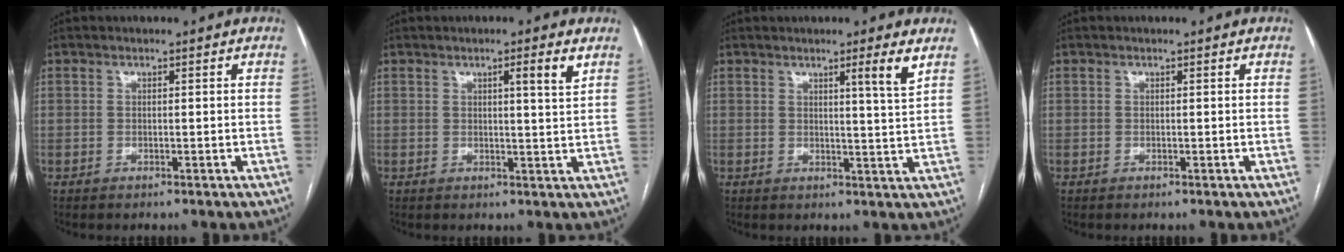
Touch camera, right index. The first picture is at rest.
{"total": 3.4, "force": [1.8, -0.4, 2.9], "torque": [-0.042, -0.007, 0.026]}
{"total": 4.0, "force": [2.3, -1.1, 3.0], "torque": [-0.045, -0.015, 0.036]}
{"total": 0.0}